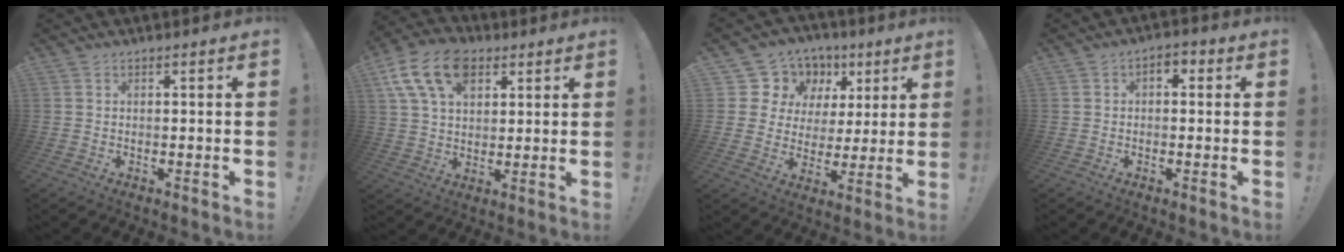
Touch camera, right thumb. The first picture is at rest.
{"total": 15.6, "force": [7.2, 10.1, 9.4], "torque": [-0.162, -0.021, 0.135]}
{"total": 11.1, "force": [5.5, 9.4, 2.4], "torque": [-0.033, -0.042, 0.115]}
{"total": 2.8, "force": [-0.5, 2.0, 2.0], "torque": [-0.020, 0.005, -0.013]}